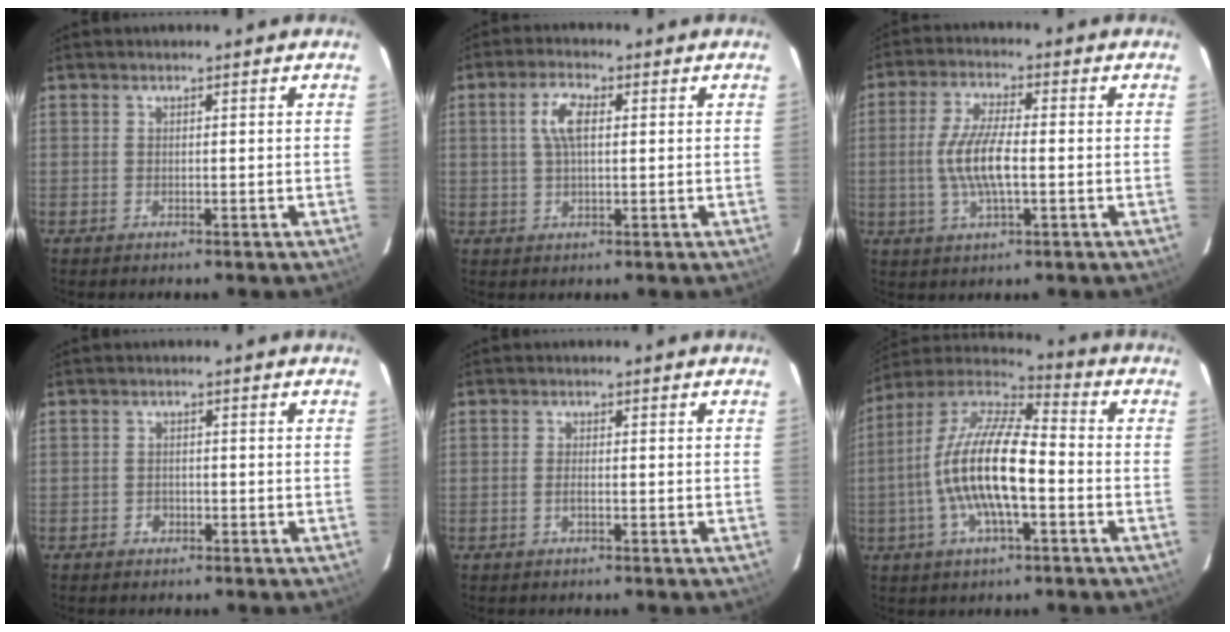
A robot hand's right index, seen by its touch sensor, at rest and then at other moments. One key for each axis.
{"total": 5.2, "fx": 1.1, "fy": 2.1, "fz": 4.6, "tx": -0.090, "ty": 0.011, "tz": 0.022}
{"total": 8.7, "fx": -1.0, "fy": 2.3, "fz": 8.3, "tx": -0.168, "ty": 0.000, "tz": -0.020}
{"total": 1.6, "fx": -0.8, "fy": 1.3, "fz": 0.3, "tx": -0.004, "ty": 0.002, "tz": -0.009}
{"total": 1.2, "fx": -0.4, "fy": 0.2, "fz": 1.1, "tx": -0.022, "ty": 0.001, "tz": -0.007}
{"total": 17.3, "fx": -3.4, "fy": 5.4, "fz": 16.1, "tx": -0.308, "ty": 0.001, "tz": -0.071}